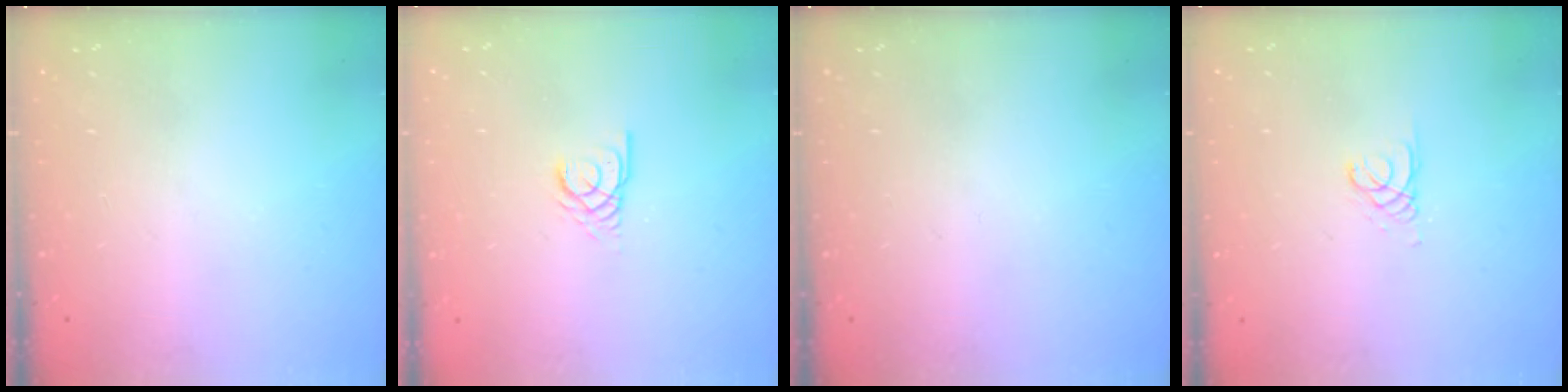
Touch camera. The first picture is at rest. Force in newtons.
{"total": 2.8, "press": 2.8, "slide": 0.1}
{"total": 0.0}
{"total": 1.1, "press": 1.1, "slide": 0.1}